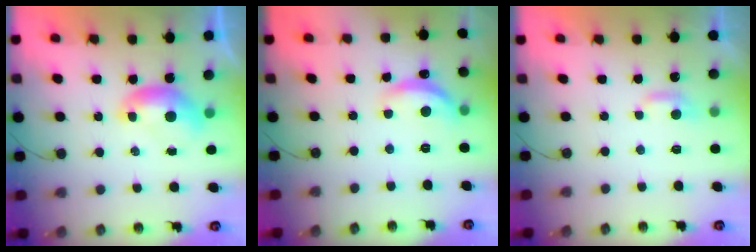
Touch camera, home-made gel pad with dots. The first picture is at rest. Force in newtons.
{"total": 7.0, "press": 7.0, "slide": 0.4}
{"total": 1.6, "press": 1.5, "slide": 0.6}